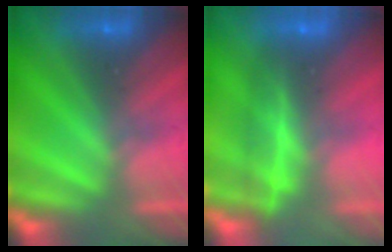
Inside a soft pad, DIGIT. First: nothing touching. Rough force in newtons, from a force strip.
{"total": 2.0}